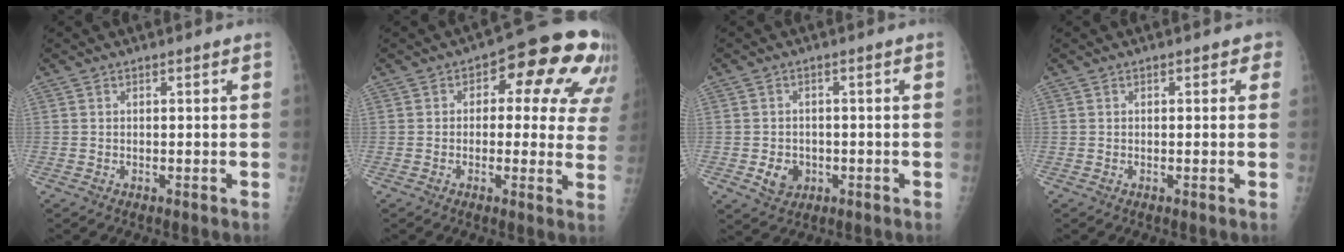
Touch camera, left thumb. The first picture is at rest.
{"total": 15.8, "force": [6.0, 8.4, 12.0], "torque": [-0.080, 0.006, 0.057]}
{"total": 4.4, "force": [-1.2, 3.7, 2.1], "torque": [-0.022, 0.004, -0.012]}
{"total": 1.7, "force": [0.7, 1.1, 1.1], "torque": [0.004, 0.003, 0.003]}